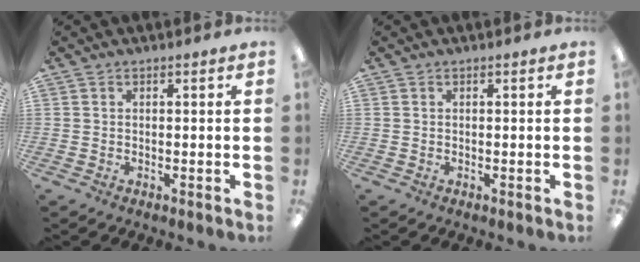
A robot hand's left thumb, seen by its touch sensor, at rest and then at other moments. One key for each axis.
{"total": 0.0}